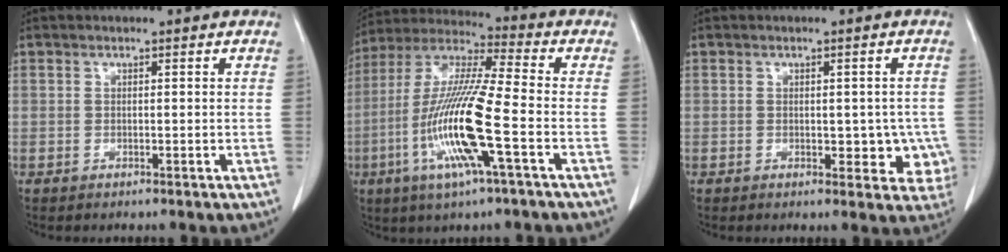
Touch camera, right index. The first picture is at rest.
{"total": 15.7, "force": [-4.6, 0.4, 15.0], "torque": [-0.313, -0.013, -0.096]}
{"total": 5.3, "force": [-0.7, 3.2, 4.1], "torque": [-0.027, 0.007, -0.004]}